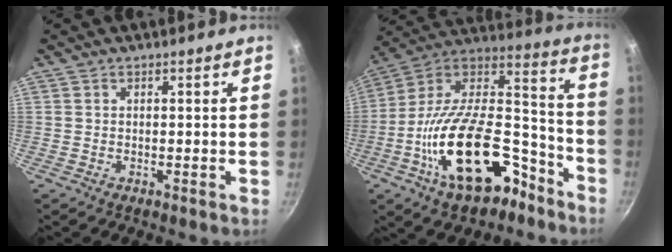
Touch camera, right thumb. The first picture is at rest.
{"total": 26.8, "force": [-12.5, 13.9, 19.3], "torque": [-0.285, 0.094, -0.202]}